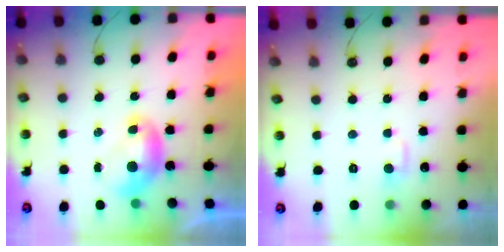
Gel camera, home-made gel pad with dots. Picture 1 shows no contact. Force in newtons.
{"total": 1.8, "press": 1.7, "slide": 0.6}